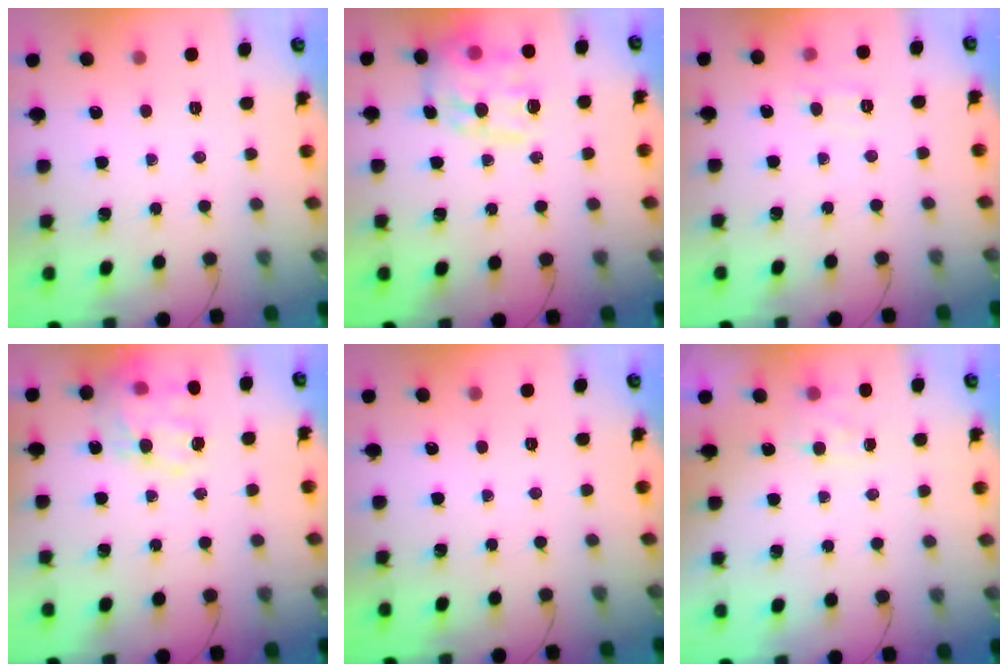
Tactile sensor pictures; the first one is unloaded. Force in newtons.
{"total": 15.7, "press": 15.6, "slide": 1.7}
{"total": 6.4, "press": 6.2, "slide": 1.6}
{"total": 17.7, "press": 17.4, "slide": 3.3}
{"total": 0.0}
{"total": 4.5, "press": 4.3, "slide": 1.2}